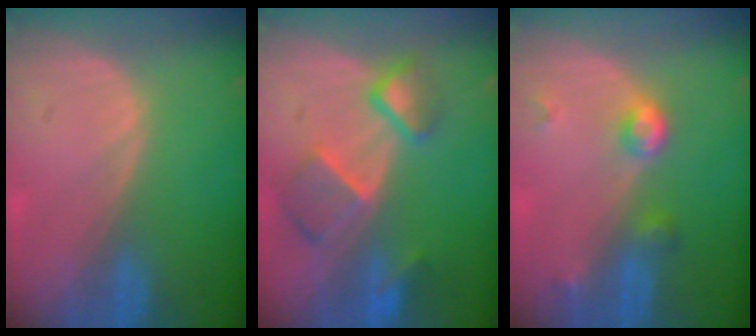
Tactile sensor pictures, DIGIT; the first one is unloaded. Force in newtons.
{"total": 7.6, "press": 6.7, "slide": 3.5}
{"total": 3.8, "press": 3.5, "slide": 1.5}